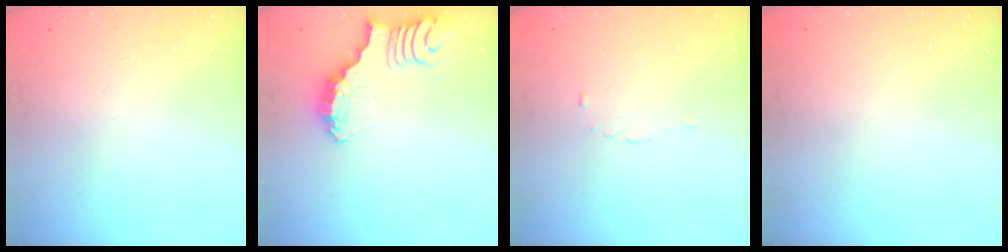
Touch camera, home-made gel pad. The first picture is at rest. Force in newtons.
{"total": 2.6, "press": 2.6, "slide": 0.5}
{"total": 2.0, "press": 2.0, "slide": 0.3}
{"total": 1.5, "press": 1.5, "slide": 0.1}